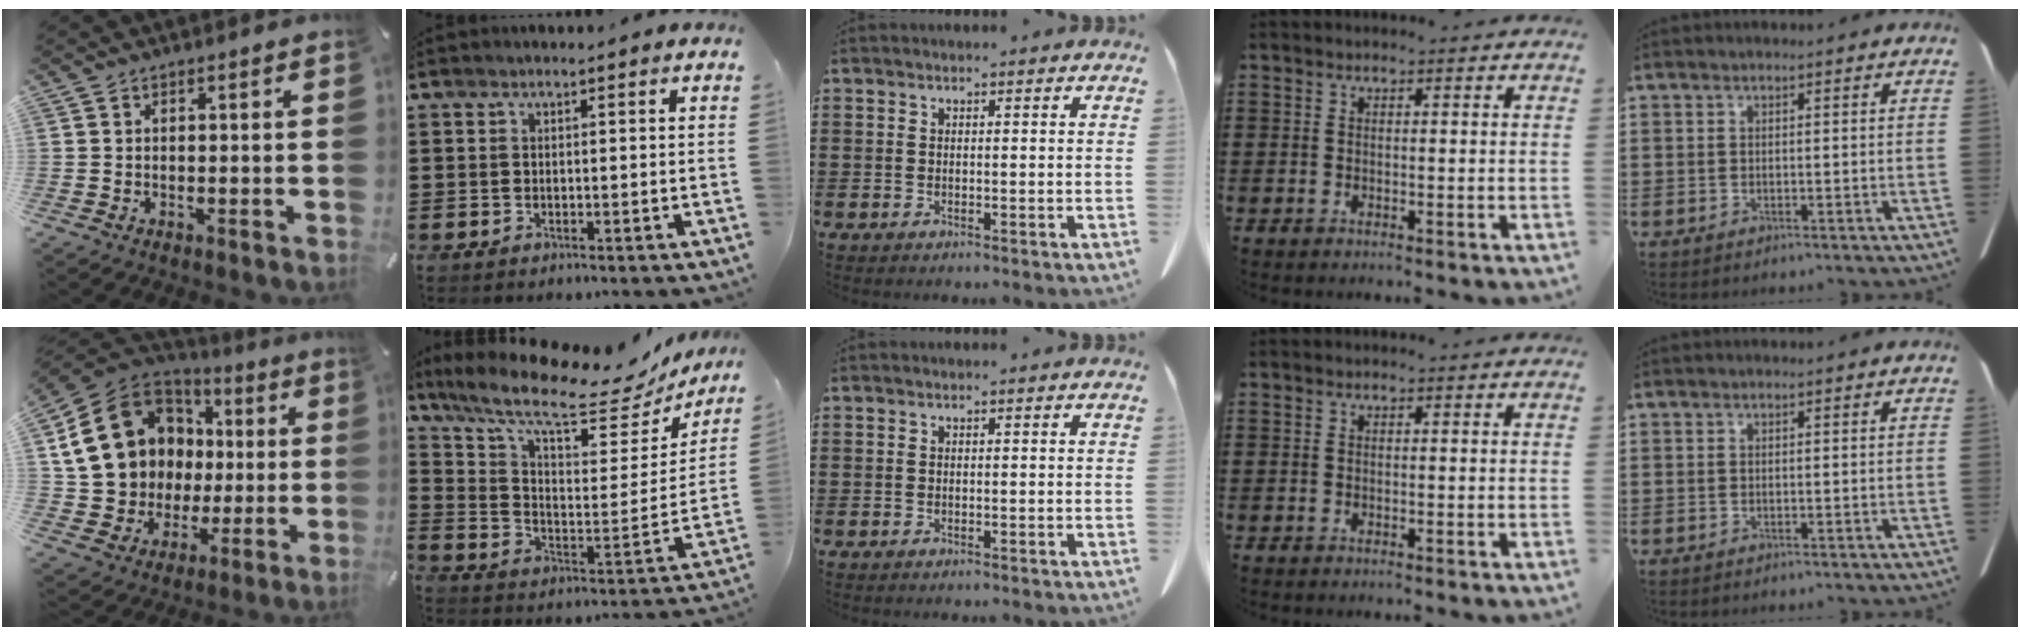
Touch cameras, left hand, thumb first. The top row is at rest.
{"thumb": {"total": 18.1, "force": [4.1, 16.1, 7.0], "torque": [-0.146, -0.026, 0.106]}, "index": {"total": 11.2, "force": [8.8, 2.4, 6.5], "torque": [-0.144, -0.059, 0.143]}}